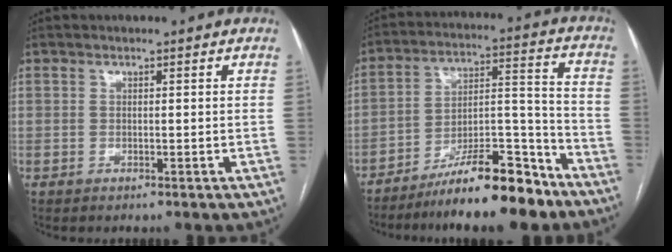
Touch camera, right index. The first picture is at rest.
{"total": 15.0, "force": [-12.0, 2.5, 8.7], "torque": [-0.129, 0.028, -0.197]}